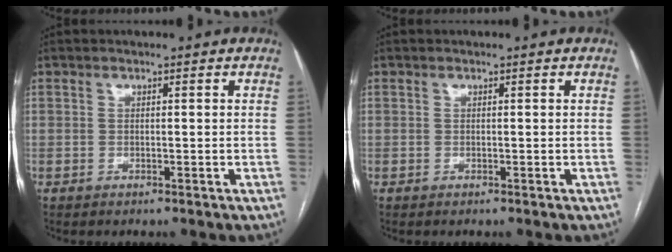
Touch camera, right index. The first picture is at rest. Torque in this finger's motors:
{"motor_torque": [0.00, 0.00, 0.00, 0.00]}